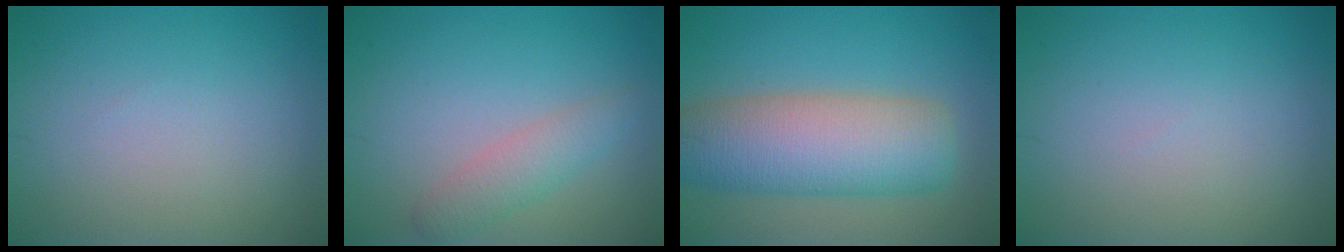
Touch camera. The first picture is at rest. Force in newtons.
{"total": 2.5, "press": 2.5, "slide": 0.2}
{"total": 9.3, "press": 9.3, "slide": 0.4}
{"total": 0.0}